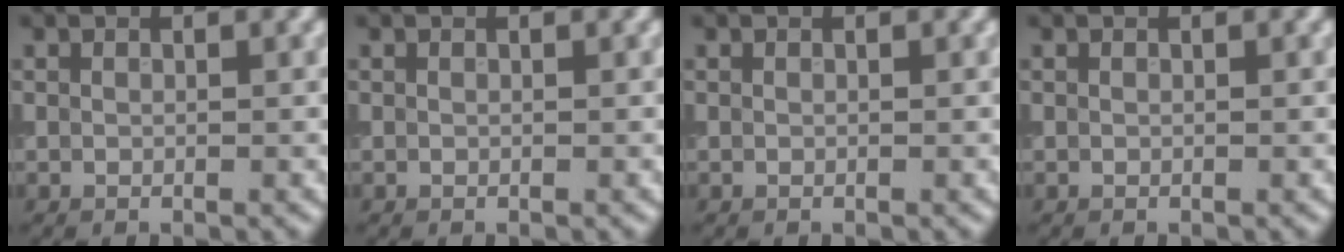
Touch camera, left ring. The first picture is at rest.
{"total": 0.0}
{"total": 0.0}
{"total": 0.0}